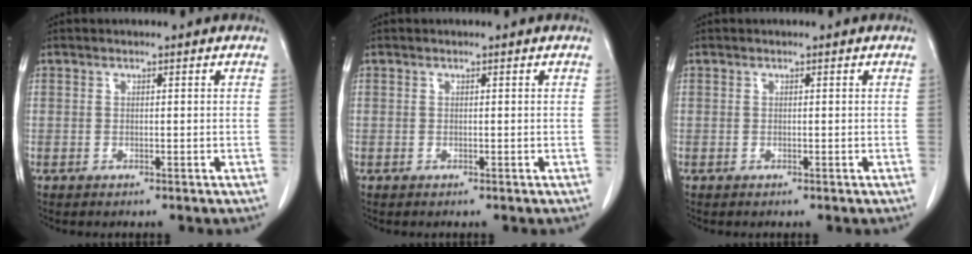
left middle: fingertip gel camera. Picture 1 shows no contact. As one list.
[{"total": 0.0}, {"total": 0.0}]